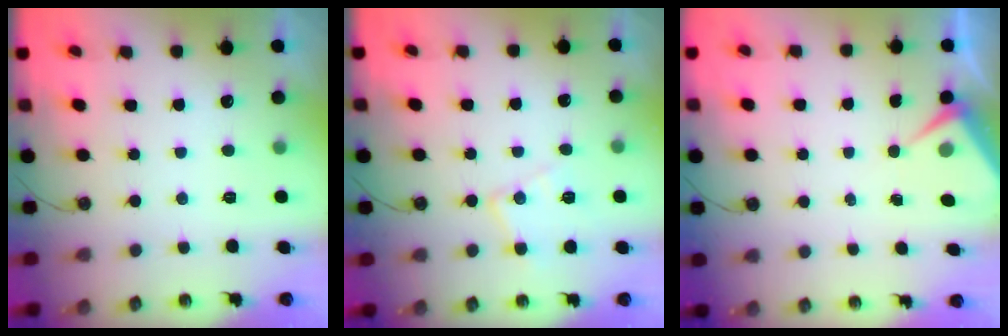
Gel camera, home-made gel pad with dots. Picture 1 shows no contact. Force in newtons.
{"total": 10.5, "press": 10.5, "slide": 0.5}
{"total": 4.3, "press": 4.2, "slide": 0.7}